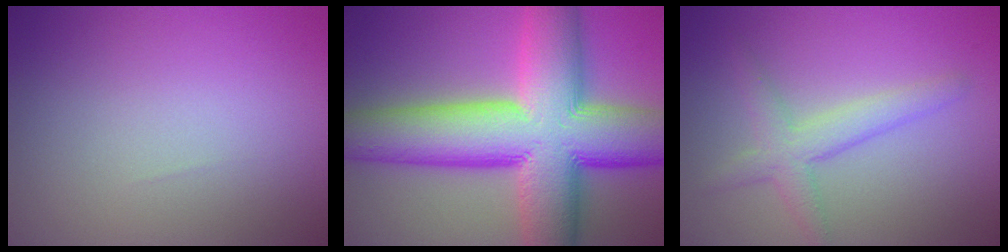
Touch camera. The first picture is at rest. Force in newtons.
{"total": 15.8, "press": 15.8, "slide": 0.3}
{"total": 3.0, "press": 3.0, "slide": 0.0}